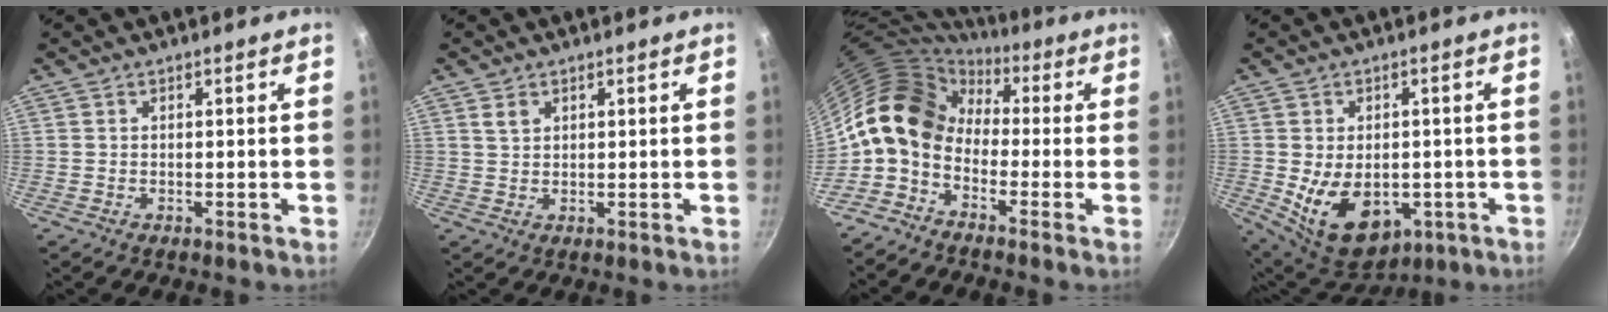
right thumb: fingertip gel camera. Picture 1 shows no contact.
{"total": 2.2, "force": [1.1, 1.4, 1.3], "torque": [-0.019, -0.001, 0.022]}
{"total": 11.4, "force": [0.1, 8.3, 7.9], "torque": [-0.118, 0.027, -0.024]}
{"total": 13.9, "force": [-2.7, 9.3, 9.9], "torque": [-0.129, -0.008, -0.015]}